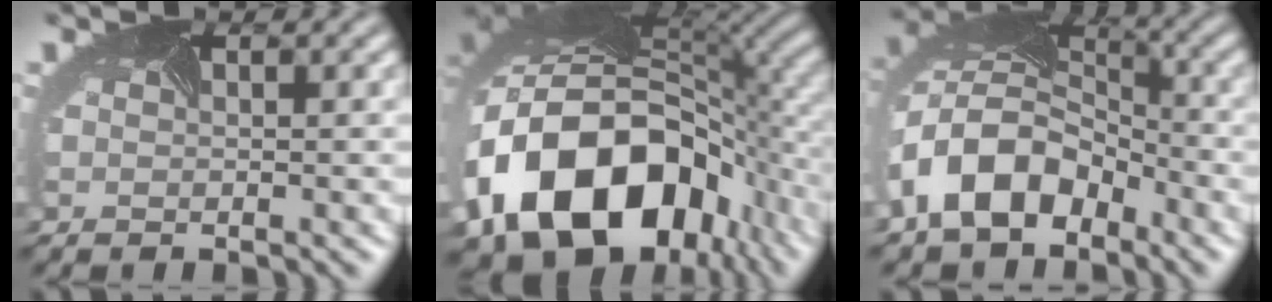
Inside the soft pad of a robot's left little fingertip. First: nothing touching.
{"total": 17.4, "force": [-5.0, 11.9, 11.7], "torque": [-0.244, -0.020, -0.076]}
{"total": 9.7, "force": [-3.7, 6.3, 6.4], "torque": [-0.134, -0.008, -0.075]}